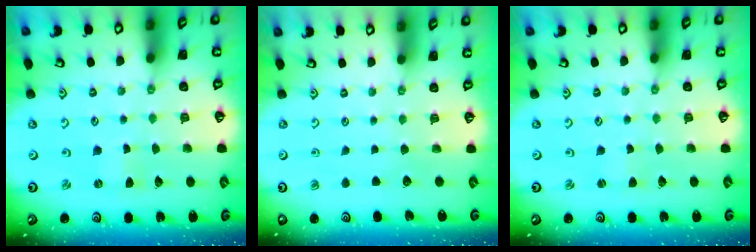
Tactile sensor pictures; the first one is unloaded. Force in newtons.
{"total": 0.0}
{"total": 0.0}